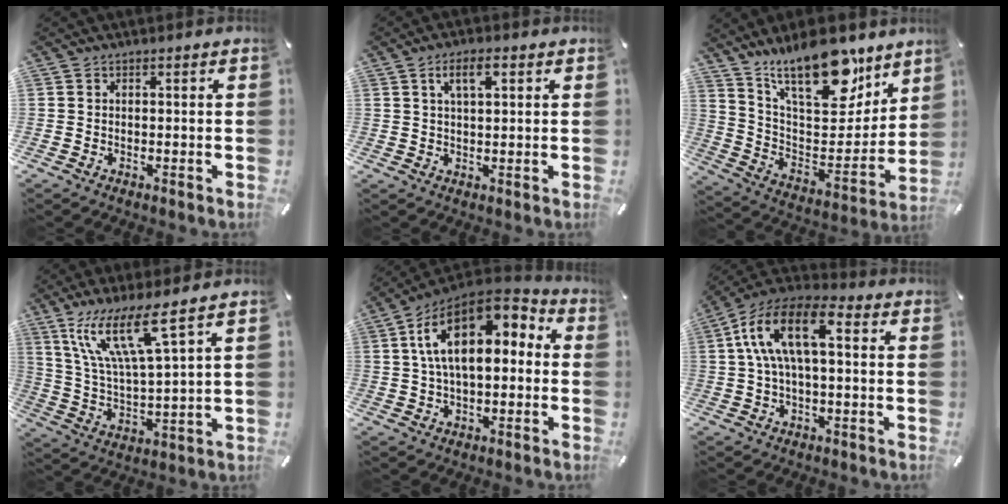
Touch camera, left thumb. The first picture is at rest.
{"total": 5.4, "force": [2.3, 2.2, 4.5], "torque": [-0.079, 0.001, 0.034]}
{"total": 21.4, "force": [16.6, 8.4, 10.6], "torque": [-0.176, -0.117, 0.290]}
{"total": 13.9, "force": [8.9, 1.7, 10.5], "torque": [-0.239, -0.036, 0.149]}
{"total": 14.5, "force": [4.1, 8.4, 11.0], "torque": [-0.200, -0.023, 0.073]}
{"total": 12.5, "force": [2.1, 6.2, 10.7], "torque": [-0.229, 0.002, 0.037]}